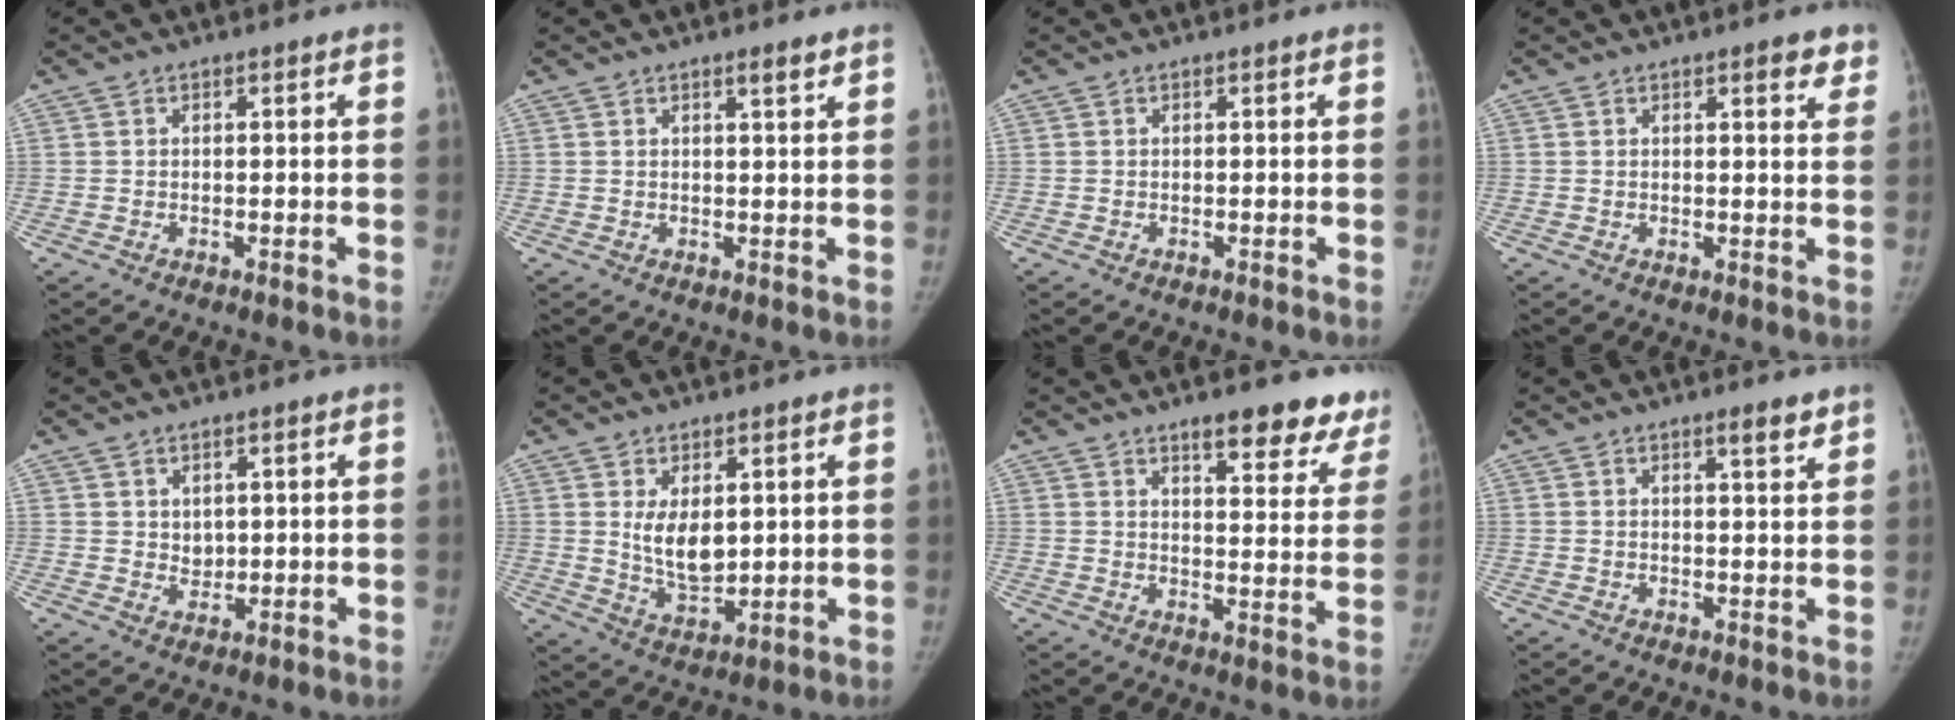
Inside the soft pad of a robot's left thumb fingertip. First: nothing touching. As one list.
[{"total": 2.0, "force": [1.4, 0.2, 1.3], "torque": [-0.020, -0.010, 0.023]}, {"total": 0.0}, {"total": 3.9, "force": [2.5, 1.3, 2.7], "torque": [-0.017, -0.011, 0.027]}, {"total": 2.5, "force": [1.0, 2.1, 1.1], "torque": [-0.004, -0.011, 0.025]}, {"total": 7.8, "force": [1.7, 4.4, 6.1], "torque": [-0.082, -0.024, 0.048]}, {"total": 12.8, "force": [10.0, 4.4, 6.7], "torque": [-0.023, -0.055, 0.110]}, {"total": 3.2, "force": [2.3, 0.5, 2.2], "torque": [-0.026, -0.017, 0.034]}]